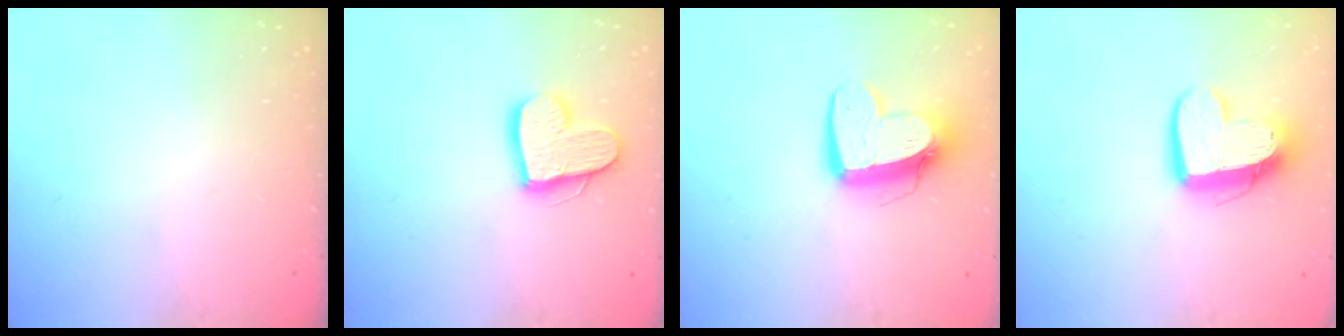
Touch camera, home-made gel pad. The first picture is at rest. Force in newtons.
{"total": 14.4, "press": 14.3, "slide": 1.3}
{"total": 13.0, "press": 12.9, "slide": 1.2}
{"total": 13.8, "press": 13.8, "slide": 1.2}